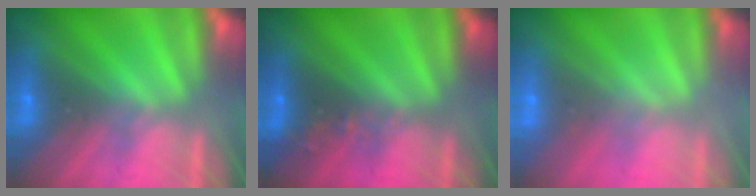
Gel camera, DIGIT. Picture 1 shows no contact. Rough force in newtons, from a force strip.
{"total": 2.5}
{"total": 1.6}